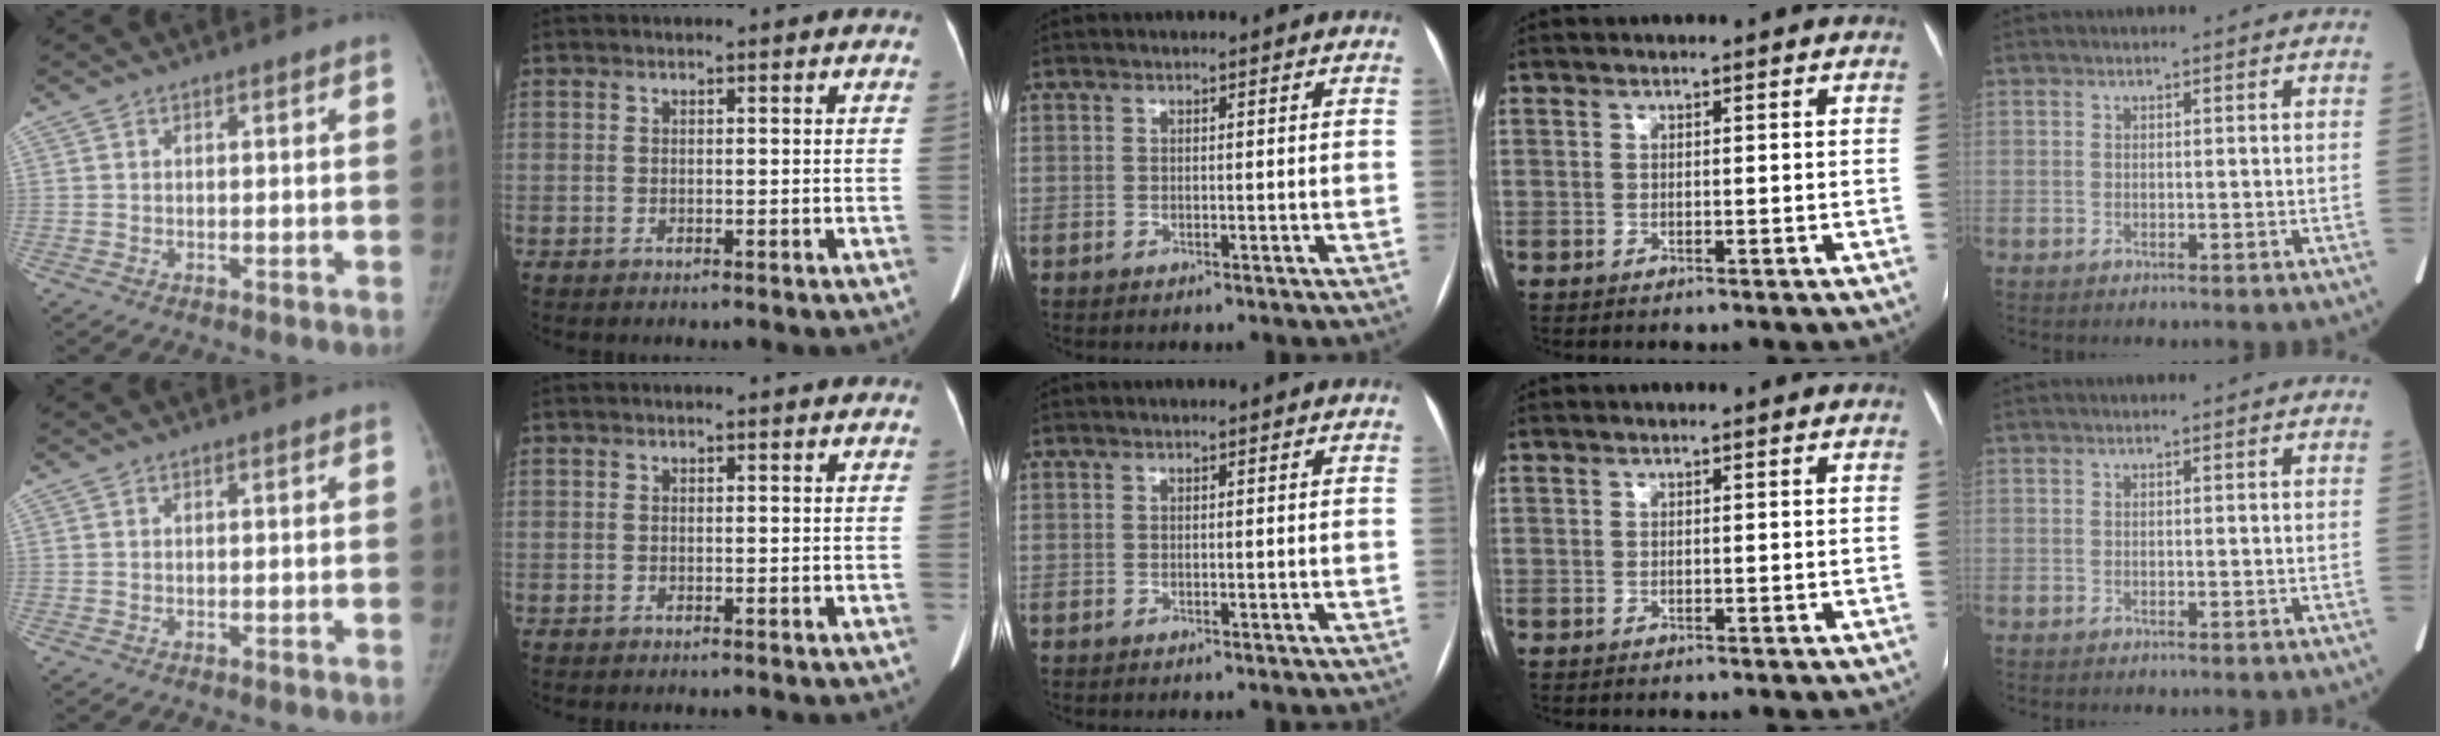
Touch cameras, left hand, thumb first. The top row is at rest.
{"index": {"total": 1.2, "force": [1.1, 0.2, 0.5], "torque": [-0.003, 0.002, 0.009]}}